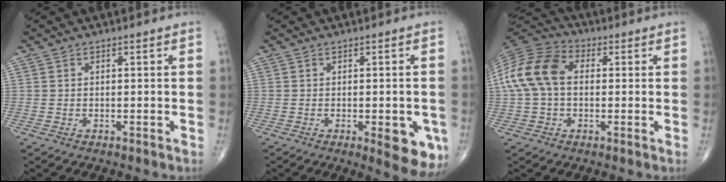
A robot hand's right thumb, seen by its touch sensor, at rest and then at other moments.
{"total": 8.1, "force": [-2.5, 2.9, 7.1], "torque": [-0.065, -0.010, -0.024]}
{"total": 13.1, "force": [1.1, 8.9, 9.6], "torque": [-0.195, 0.034, 0.010]}